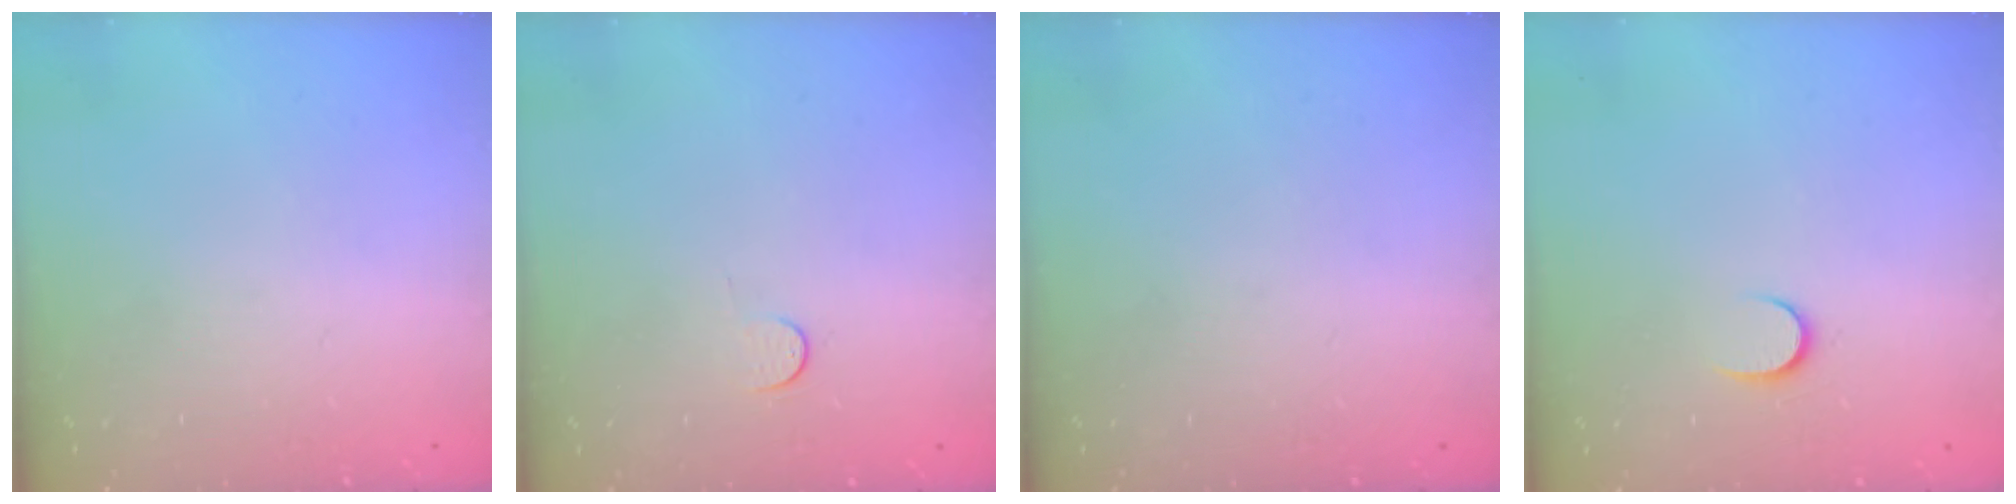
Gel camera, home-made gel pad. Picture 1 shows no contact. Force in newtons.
{"total": 2.8, "press": 2.8, "slide": 0.4}
{"total": 0.0}
{"total": 3.8, "press": 3.8, "slide": 0.4}